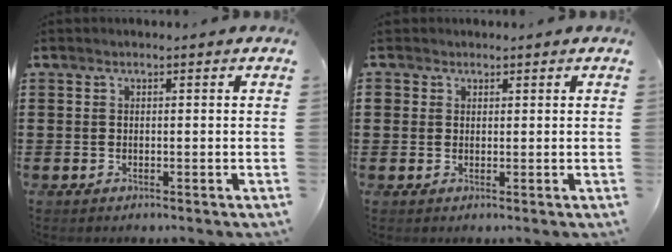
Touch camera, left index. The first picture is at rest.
{"total": 1.6, "force": [1.0, 1.2, 0.1], "torque": [-0.008, 0.007, 0.020]}